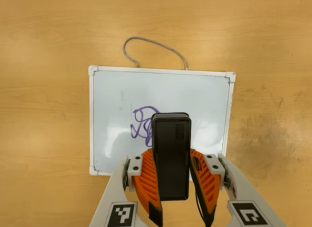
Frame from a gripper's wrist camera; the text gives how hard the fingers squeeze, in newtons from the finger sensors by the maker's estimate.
{"total": 6.8, "left": 5.9, "right": 7.6}